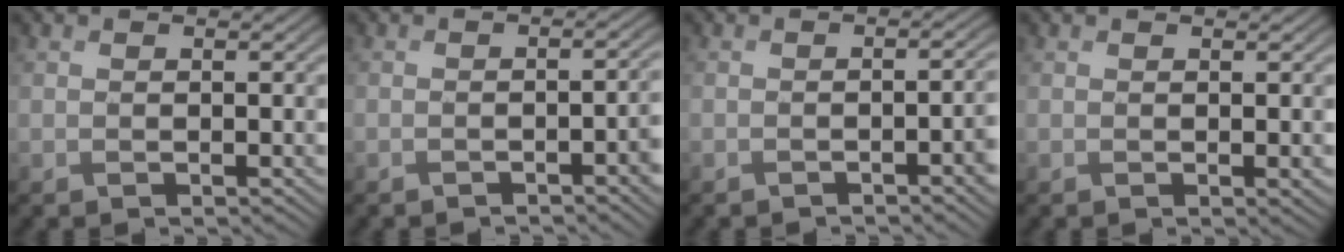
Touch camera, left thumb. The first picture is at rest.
{"total": 2.5, "force": [-1.2, 0.5, 2.2], "torque": [-0.027, 0.006, -0.023]}
{"total": 2.9, "force": [-1.0, 0.7, 2.6], "torque": [-0.030, 0.007, -0.022]}
{"total": 0.9, "force": [0.2, 0.4, 0.8], "torque": [-0.015, -0.004, 0.005]}